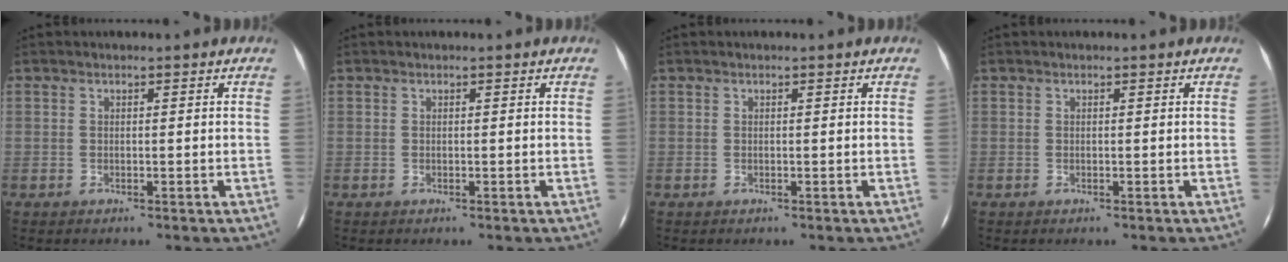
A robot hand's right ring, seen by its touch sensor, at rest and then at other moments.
{"total": 0.0}
{"total": 0.0}
{"total": 0.0}